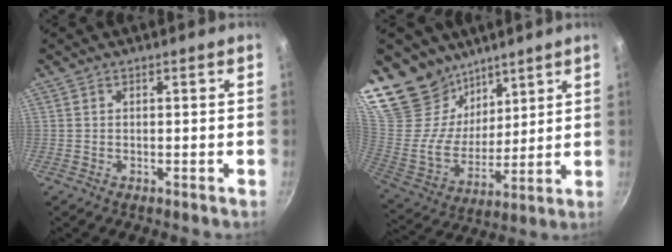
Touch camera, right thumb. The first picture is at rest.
{"total": 21.1, "force": [16.3, 12.0, 6.1], "torque": [-0.096, -0.084, 0.316]}